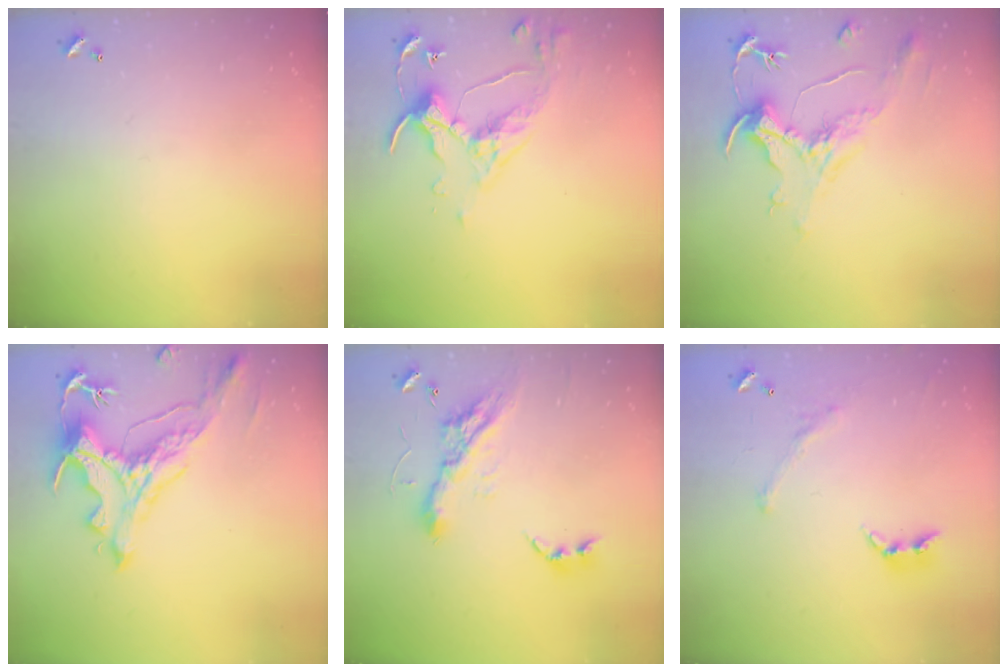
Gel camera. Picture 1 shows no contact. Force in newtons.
{"total": 4.8, "press": 4.7, "slide": 1.0}
{"total": 2.1, "press": 1.6, "slide": 1.4}
{"total": 2.9, "press": 2.6, "slide": 1.5}
{"total": 13.4, "press": 13.3, "slide": 0.8}
{"total": 1.5, "press": 1.0, "slide": 1.2}